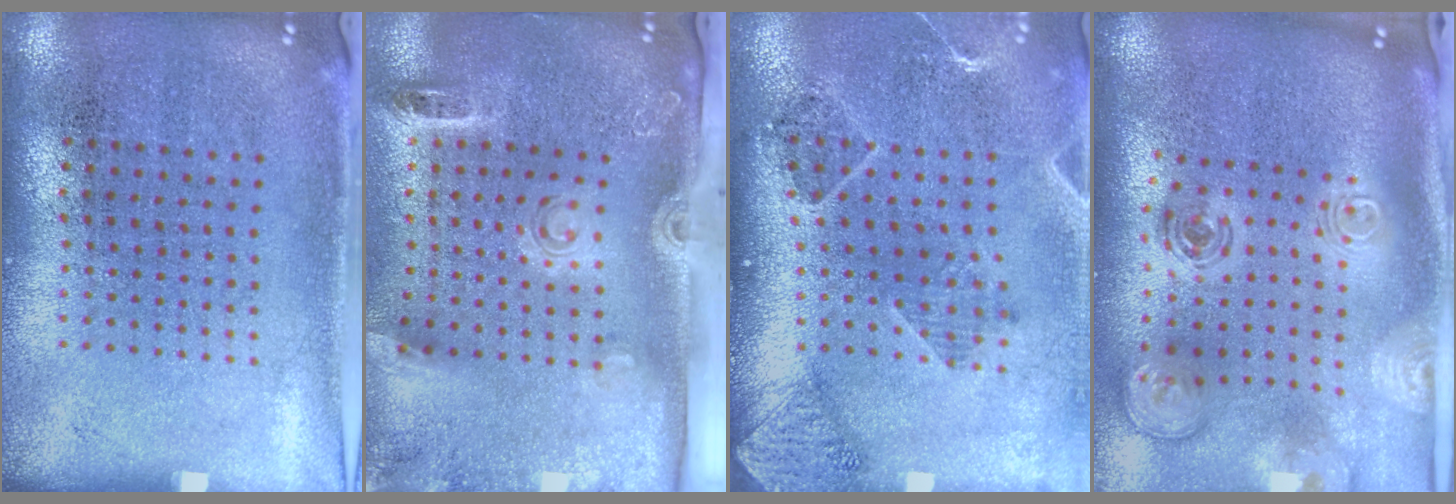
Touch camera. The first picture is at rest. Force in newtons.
{"total": 2.8, "press": 2.0, "slide": 2.0}
{"total": 1.5, "press": 1.5, "slide": 0.2}
{"total": 3.0, "press": 2.1, "slide": 2.1}